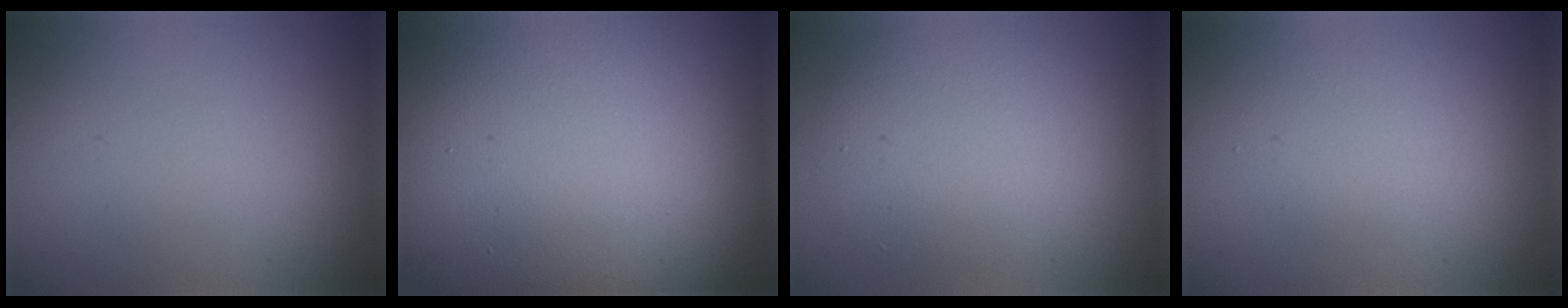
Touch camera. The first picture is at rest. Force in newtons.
{"total": 23.2, "press": 23.2, "slide": 1.1}
{"total": 6.0, "press": 6.0, "slide": 0.3}
{"total": 2.3, "press": 2.3, "slide": 0.2}